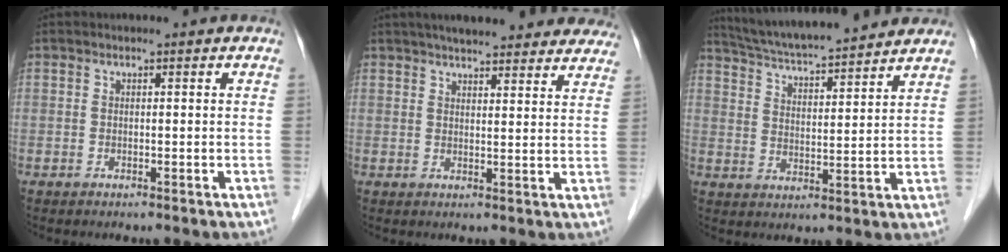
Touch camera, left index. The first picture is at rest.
{"total": 20.6, "force": [18.4, 4.2, 8.3], "torque": [-0.105, 0.021, 0.221]}
{"total": 16.5, "force": [15.0, 1.0, 6.8], "torque": [-0.120, 0.024, 0.231]}